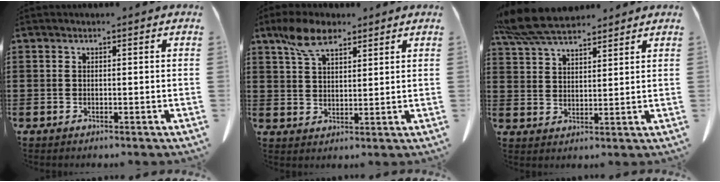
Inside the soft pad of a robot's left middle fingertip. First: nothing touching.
{"total": 6.8, "force": [4.7, 2.9, 4.0], "torque": [-0.092, 0.001, 0.089]}
{"total": 7.8, "force": [6.8, 1.8, 3.4], "torque": [-0.087, -0.010, 0.131]}